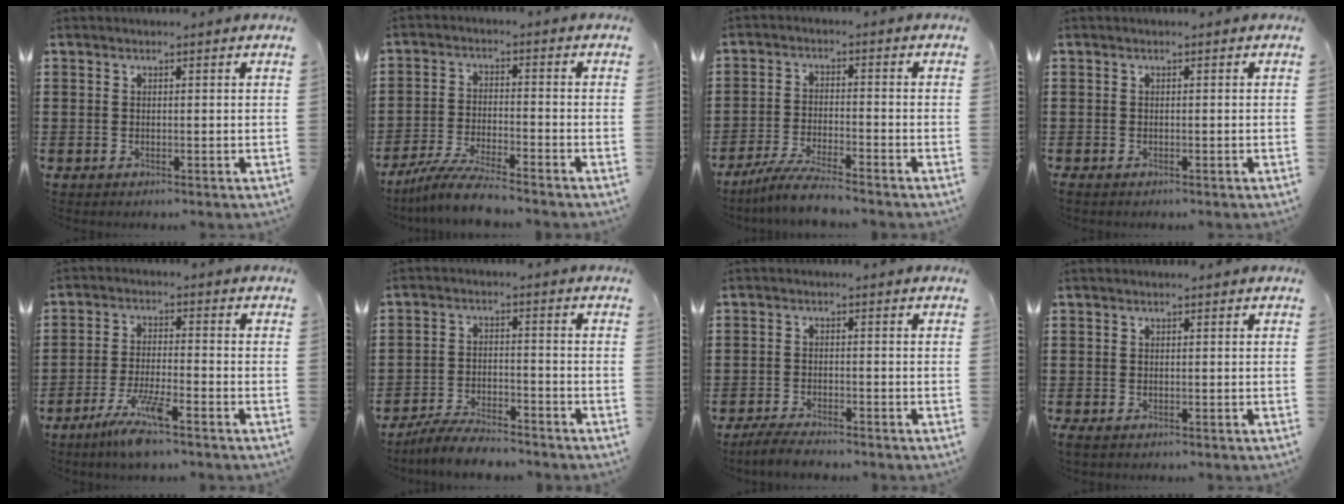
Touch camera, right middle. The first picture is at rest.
{"total": 6.4, "force": [-5.7, -0.1, 2.9], "torque": [-0.064, -0.014, -0.111]}
{"total": 5.4, "force": [-4.8, 0.0, 2.4], "torque": [-0.053, -0.013, -0.092]}
{"total": 0.0}
{"total": 6.8, "force": [-5.0, 0.3, 4.7], "torque": [-0.100, -0.014, -0.093]}
{"total": 5.3, "force": [-5.0, 0.6, 1.6], "torque": [-0.034, 0.002, -0.098]}
{"total": 3.2, "force": [-3.1, 0.3, 0.9], "torque": [-0.023, 0.000, -0.065]}
{"total": 0.6, "force": [-0.4, 0.2, 0.4], "torque": [-0.009, -0.003, -0.006]}